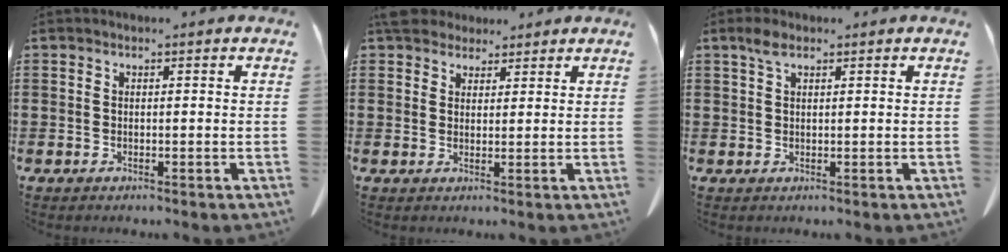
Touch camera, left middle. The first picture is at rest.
{"total": 4.3, "force": [3.8, 1.8, 1.0], "torque": [-0.025, -0.002, 0.073]}
{"total": 2.2, "force": [1.3, 0.9, 1.5], "torque": [-0.036, 0.004, 0.023]}